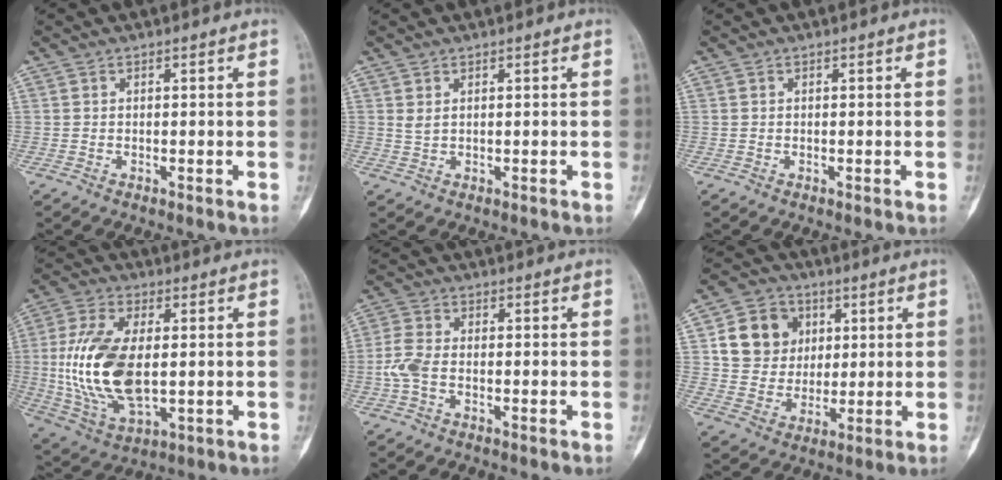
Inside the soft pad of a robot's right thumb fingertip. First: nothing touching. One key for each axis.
{"total": 1.1, "fx": 0.5, "fy": 0.5, "fz": 0.8, "tx": -0.017, "ty": 0.001, "tz": 0.015}
{"total": 0.0}
{"total": 18.1, "fx": 0.2, "fy": 9.4, "fz": 15.5, "tx": -0.321, "ty": -0.009, "tz": 0.015}
{"total": 4.8, "fx": -1.1, "fy": 2.8, "fz": 3.7, "tx": -0.096, "ty": 0.010, "tz": -0.027}
{"total": 11.9, "fx": 3.3, "fy": 10.4, "fz": 4.8, "tx": -0.045, "ty": -0.005, "tz": 0.060}